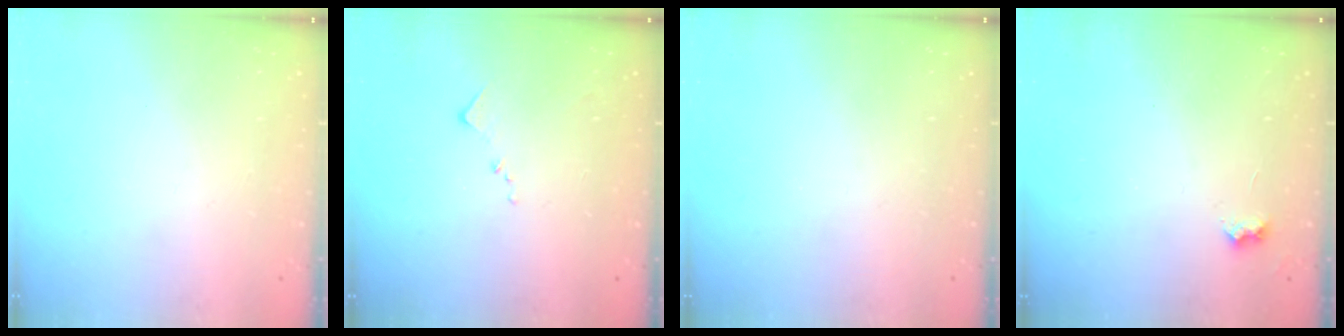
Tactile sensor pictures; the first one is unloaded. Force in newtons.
{"total": 7.7, "press": 7.6, "slide": 0.7}
{"total": 0.0}
{"total": 3.8, "press": 3.7, "slide": 0.6}